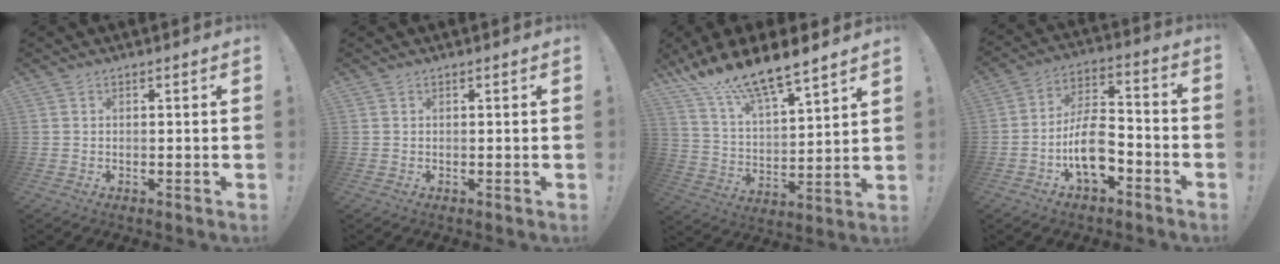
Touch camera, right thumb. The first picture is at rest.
{"total": 0.0}
{"total": 13.7, "force": [12.3, 2.4, 5.7], "torque": [-0.121, -0.097, 0.219]}
{"total": 13.3, "force": [-5.5, 7.3, 9.7], "torque": [-0.183, 0.036, -0.094]}